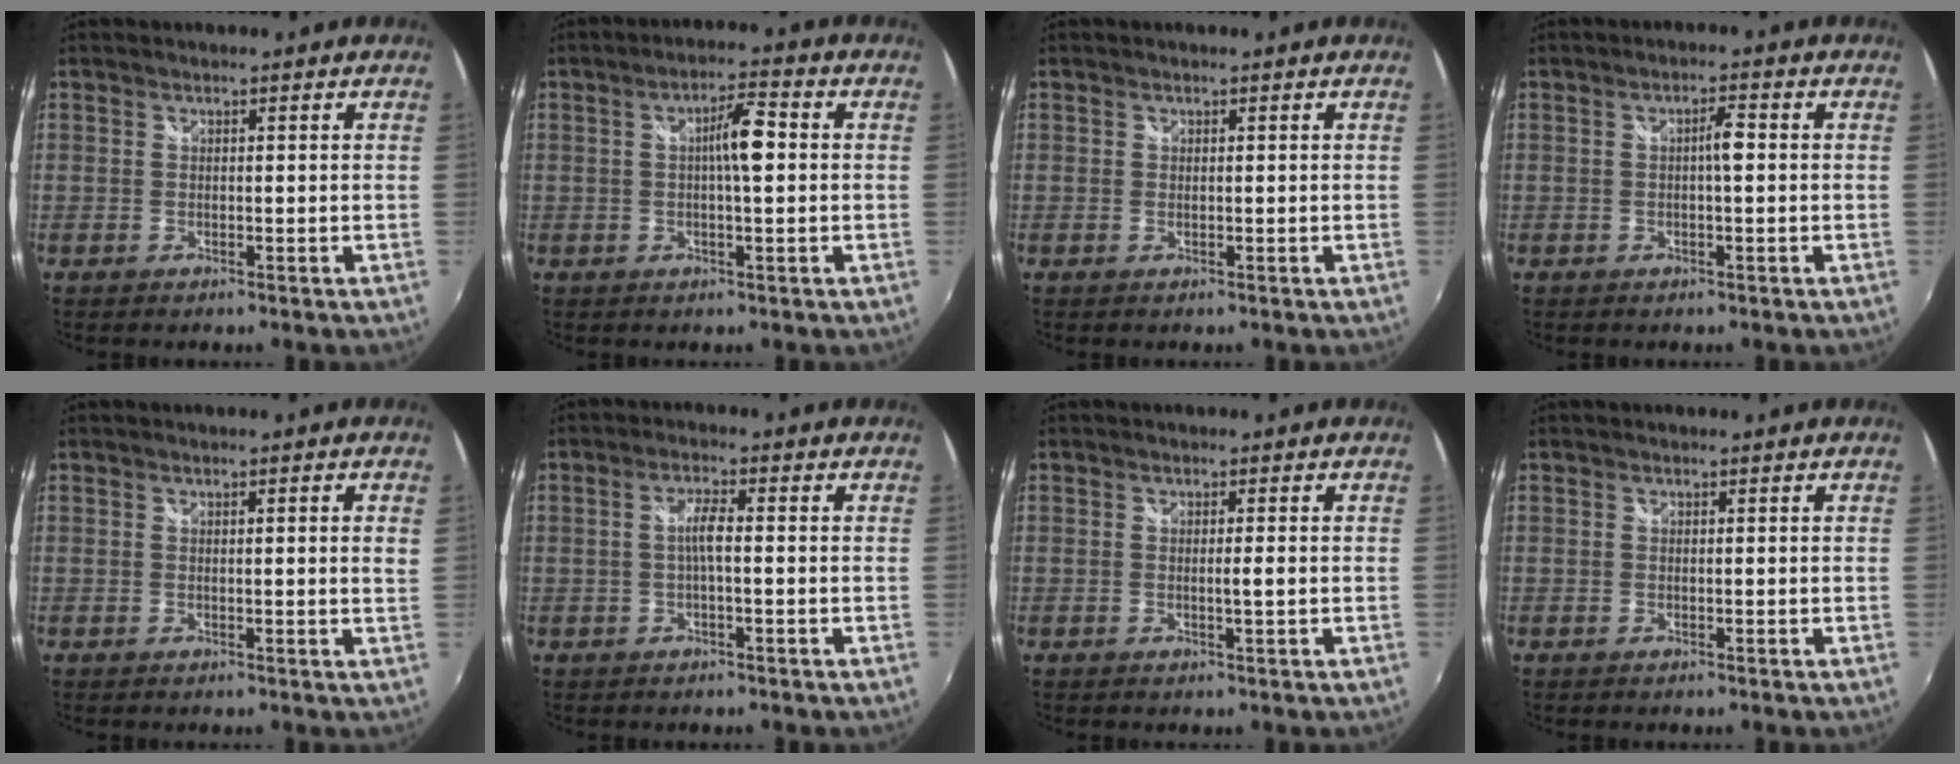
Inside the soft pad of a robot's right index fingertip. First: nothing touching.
{"total": 5.6, "force": [0.4, 1.0, 5.5], "torque": [-0.090, 0.009, 0.007]}
{"total": 0.0}
{"total": 2.4, "force": [-0.1, 0.5, 2.4], "torque": [-0.040, 0.006, -0.003]}
{"total": 2.4, "force": [0.8, -0.3, 2.2], "torque": [-0.025, 0.001, 0.009]}
{"total": 3.1, "force": [-0.3, 0.4, 3.1], "torque": [-0.059, 0.006, -0.005]}
{"total": 2.1, "force": [-0.2, -0.6, 1.9], "torque": [-0.027, -0.004, -0.004]}
{"total": 0.0}